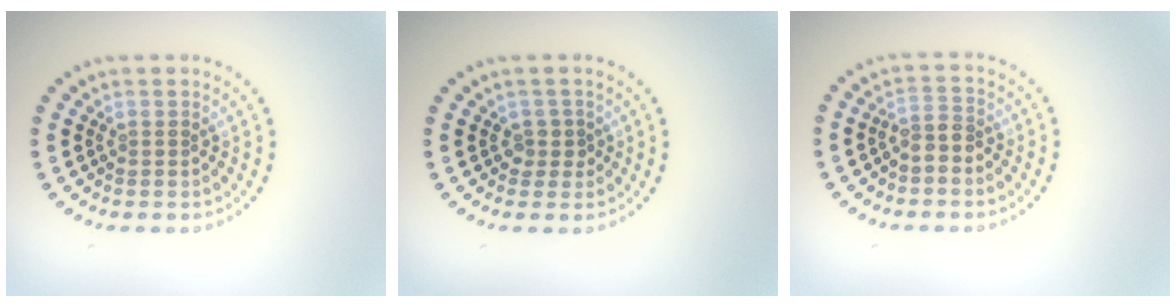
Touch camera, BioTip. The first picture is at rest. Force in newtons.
{"total": 1.3, "press": 1.1, "slide": 0.7}
{"total": 1.7, "press": 1.3, "slide": 1.1}